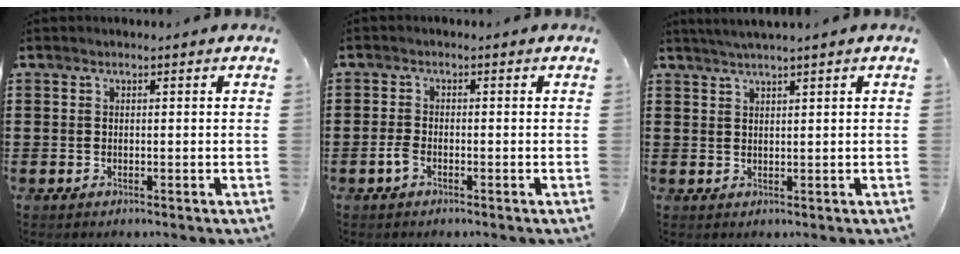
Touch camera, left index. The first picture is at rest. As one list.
[{"total": 2.0, "force": [-1.1, 0.8, 1.5], "torque": [-0.042, -0.004, -0.025]}, {"total": 1.7, "force": [1.5, -0.5, 0.7], "torque": [-0.013, 0.000, 0.029]}]